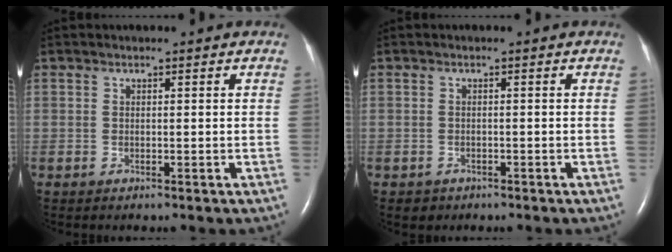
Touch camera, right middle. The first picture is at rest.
{"total": 1.2, "force": [-0.7, 1.0, -0.1], "torque": [-0.002, 0.005, -0.004]}